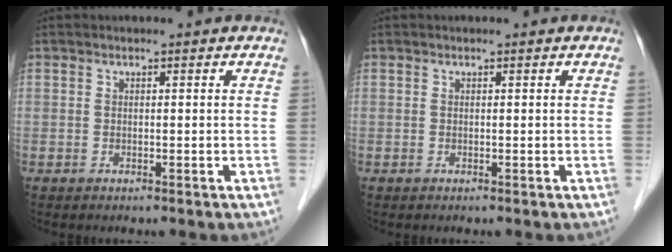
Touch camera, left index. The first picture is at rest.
{"total": 0.0}